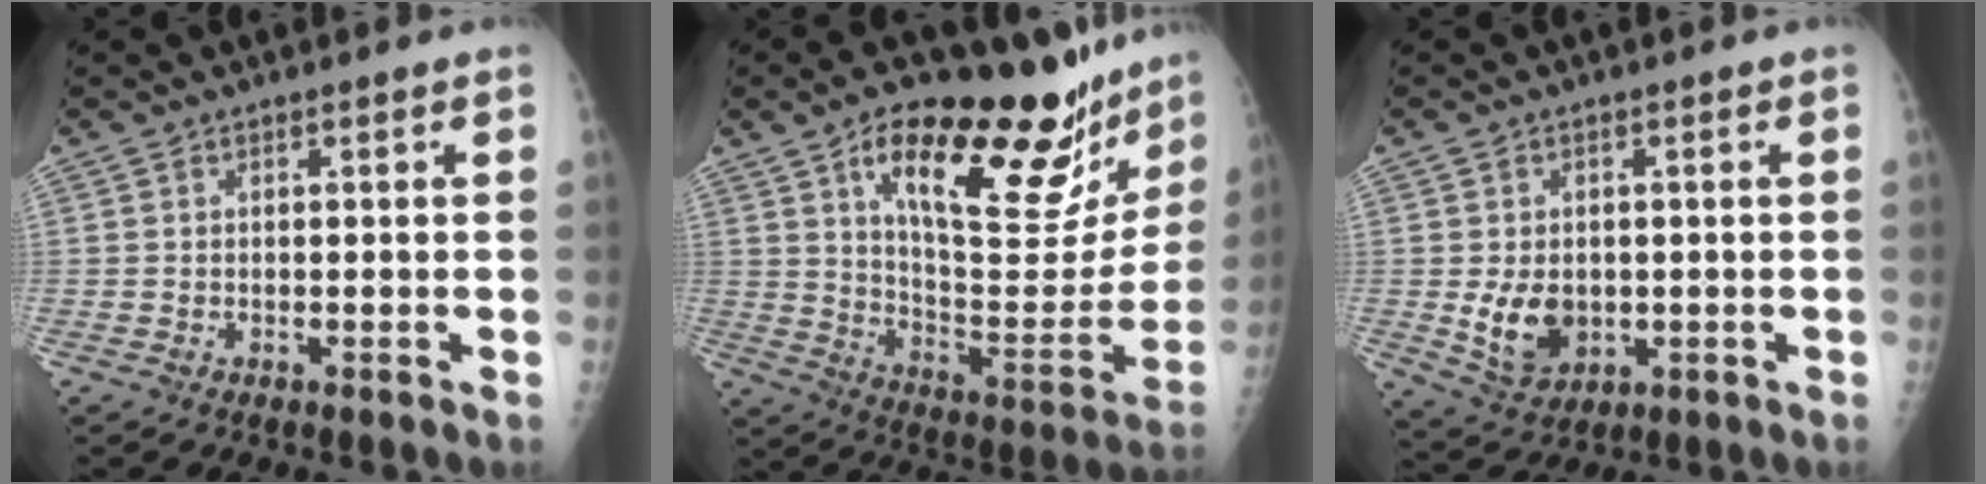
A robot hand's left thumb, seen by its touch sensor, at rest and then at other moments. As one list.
[{"total": 28.7, "force": [18.2, 9.9, 19.9], "torque": [-0.243, -0.067, 0.282]}, {"total": 7.3, "force": [-0.6, 5.6, 4.8], "torque": [-0.060, -0.010, 0.007]}]